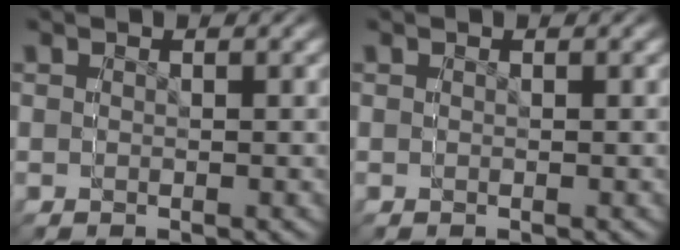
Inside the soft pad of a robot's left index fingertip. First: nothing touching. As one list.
[{"total": 0.0}]